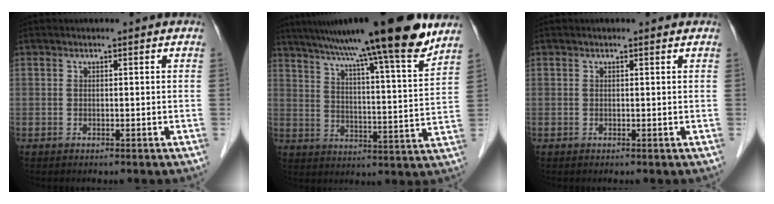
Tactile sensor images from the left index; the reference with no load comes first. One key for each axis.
{"total": 21.0, "fx": 16.7, "fy": -0.1, "fz": 12.7, "tx": -0.201, "ty": 0.003, "tz": 0.241}
{"total": 0.5, "fx": 0.5, "fy": 0.1, "fz": 0.1, "tx": -0.010, "ty": 0.001, "tz": 0.005}